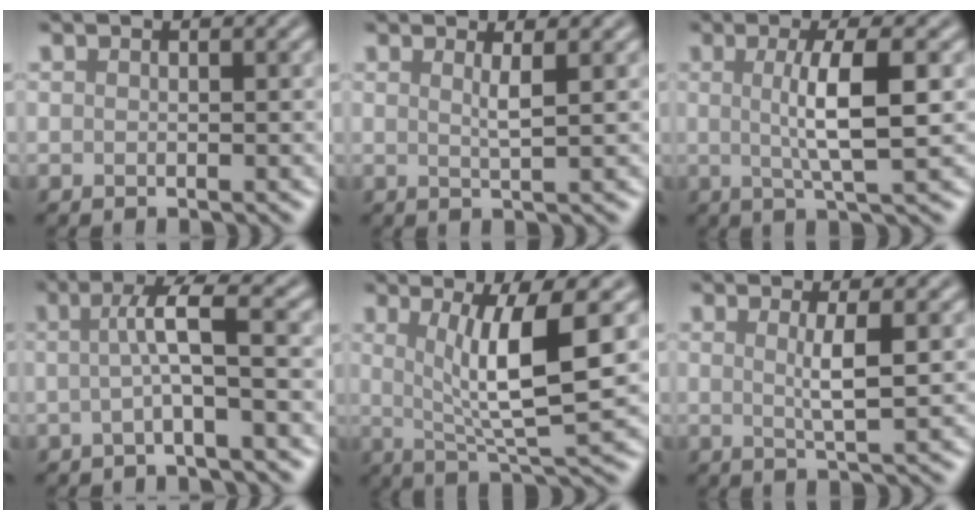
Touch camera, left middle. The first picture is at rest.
{"total": 1.6, "force": [0.7, 0.3, 1.4], "torque": [-0.019, -0.003, 0.006]}
{"total": 5.2, "force": [0.4, 1.2, 5.1], "torque": [-0.081, 0.003, 0.006]}
{"total": 3.7, "force": [-0.1, 0.5, 3.6], "torque": [-0.064, 0.002, -0.007]}
{"total": 7.1, "force": [1.4, 1.4, 6.8], "torque": [-0.110, -0.006, 0.027]}
{"total": 2.8, "force": [0.6, 0.5, 2.7], "torque": [-0.043, -0.003, 0.006]}